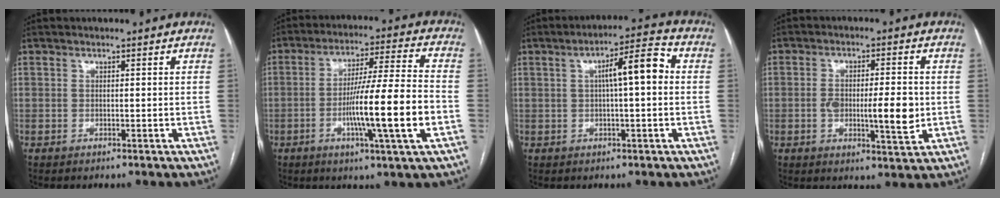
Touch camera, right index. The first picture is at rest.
{"total": 14.7, "force": [-3.7, -0.7, 14.2], "torque": [-0.245, -0.006, -0.066]}
{"total": 7.8, "force": [1.0, 1.3, 7.7], "torque": [-0.120, 0.027, 0.015]}
{"total": 8.5, "force": [-0.9, 2.2, 8.2], "torque": [-0.137, -0.002, -0.010]}